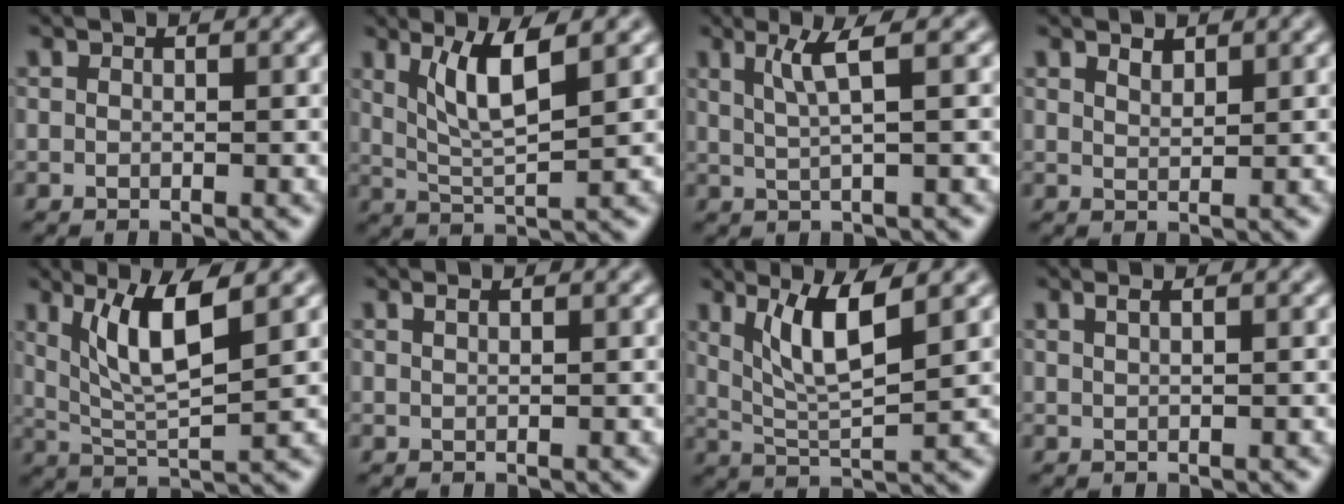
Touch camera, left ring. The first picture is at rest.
{"total": 4.8, "force": [2.0, 1.0, 4.3], "torque": [-0.086, -0.007, 0.043]}
{"total": 2.8, "force": [1.2, 0.4, 2.5], "torque": [-0.045, -0.002, 0.024]}
{"total": 1.2, "force": [1.0, 0.4, 0.4], "torque": [-0.010, -0.001, 0.021]}
{"total": 6.0, "force": [2.3, 1.2, 5.4], "torque": [-0.103, -0.007, 0.048]}
{"total": 0.6, "force": [0.4, 0.1, 0.4], "torque": [-0.006, 0.000, 0.009]}
{"total": 5.4, "force": [2.3, 1.1, 4.7], "torque": [-0.094, -0.007, 0.048]}
{"total": 0.8, "force": [0.5, 0.2, 0.6], "torque": [-0.009, 0.001, 0.009]}